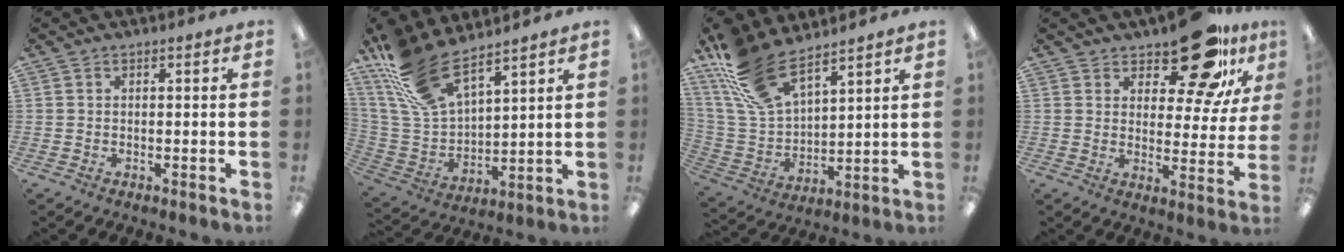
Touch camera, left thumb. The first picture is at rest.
{"total": 16.7, "force": [12.6, 6.4, 8.9], "torque": [-0.223, -0.061, 0.233]}
{"total": 16.7, "force": [12.4, 6.9, 9.0], "torque": [-0.221, -0.054, 0.230]}
{"total": 16.4, "force": [11.6, 6.5, 9.5], "torque": [-0.132, -0.069, 0.196]}